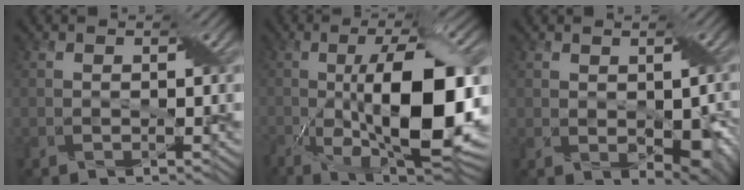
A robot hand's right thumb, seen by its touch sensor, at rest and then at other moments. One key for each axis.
{"total": 17.1, "fx": -2.8, "fy": 6.1, "fz": 15.7, "tx": -0.261, "ty": -0.009, "tz": -0.047}
{"total": 4.8, "fx": -0.2, "fy": 2.7, "fz": 3.9, "tx": -0.067, "ty": -0.014, "tz": 0.011}